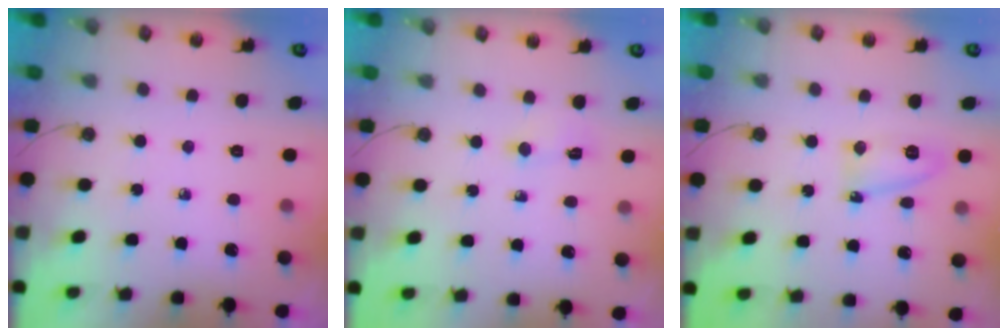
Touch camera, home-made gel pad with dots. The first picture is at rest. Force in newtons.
{"total": 3.8, "press": 3.7, "slide": 0.6}
{"total": 7.2, "press": 7.2, "slide": 0.6}